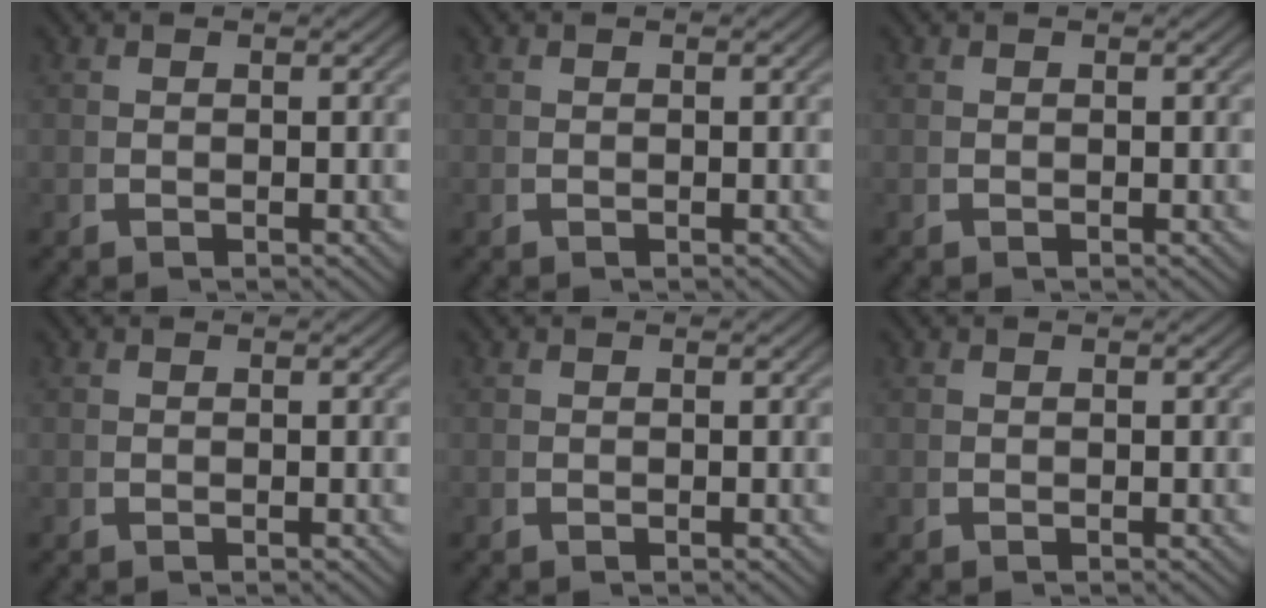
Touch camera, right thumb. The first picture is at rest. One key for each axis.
{"total": 0.0}
{"total": 0.0}
{"total": 0.0}
{"total": 0.0}
{"total": 0.0}